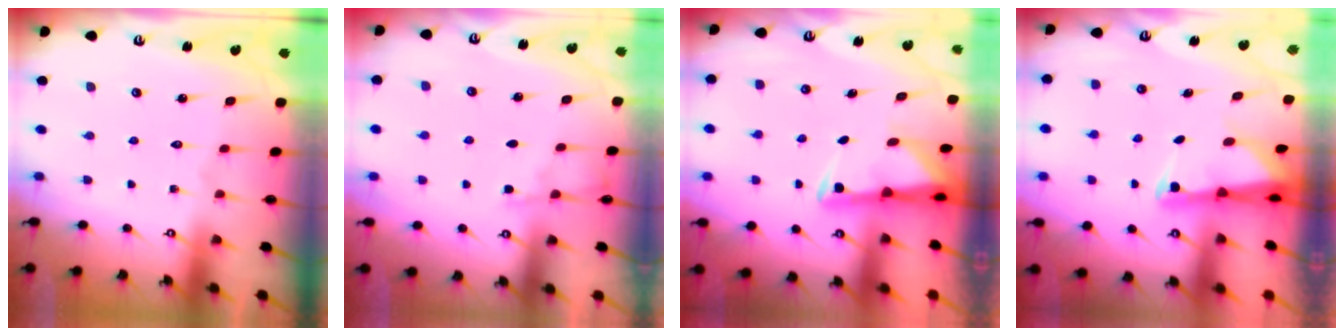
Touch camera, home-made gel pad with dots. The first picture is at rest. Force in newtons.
{"total": 2.5, "press": 2.5, "slide": 0.4}
{"total": 2.7, "press": 2.6, "slide": 0.7}
{"total": 2.4, "press": 2.3, "slide": 0.5}